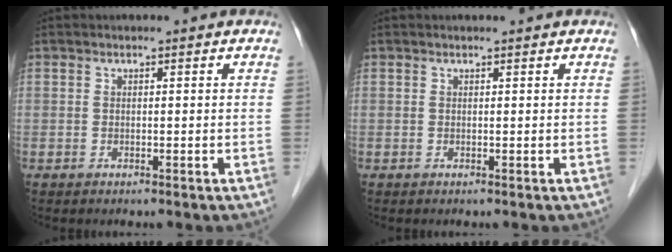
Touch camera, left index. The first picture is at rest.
{"total": 1.1, "force": [1.0, 0.0, 0.4], "torque": [-0.008, 0.010, 0.016]}